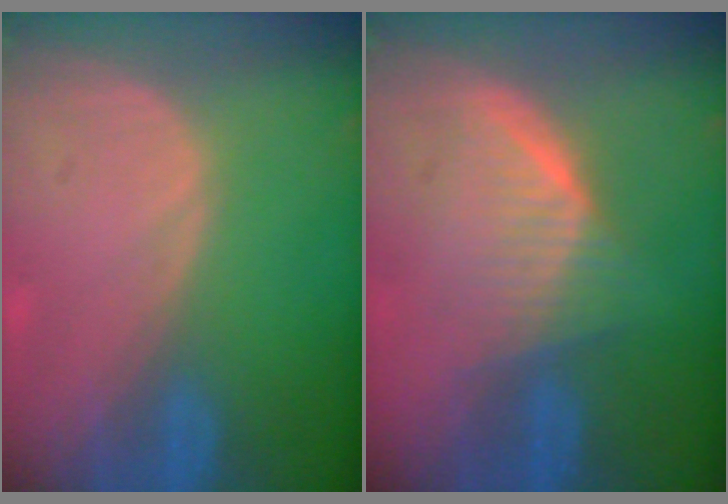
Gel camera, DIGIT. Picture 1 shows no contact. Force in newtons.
{"total": 5.8, "press": 5.8, "slide": 0.5}